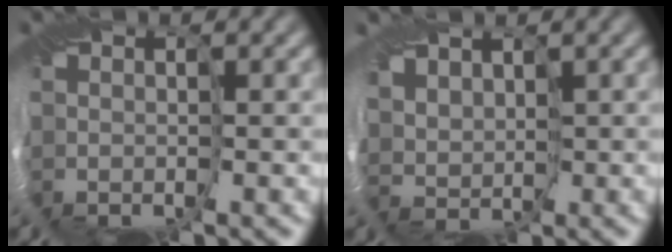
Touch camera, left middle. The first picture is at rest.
{"total": 1.5, "force": [0.1, 1.2, 0.8], "torque": [0.001, -0.001, -0.005]}